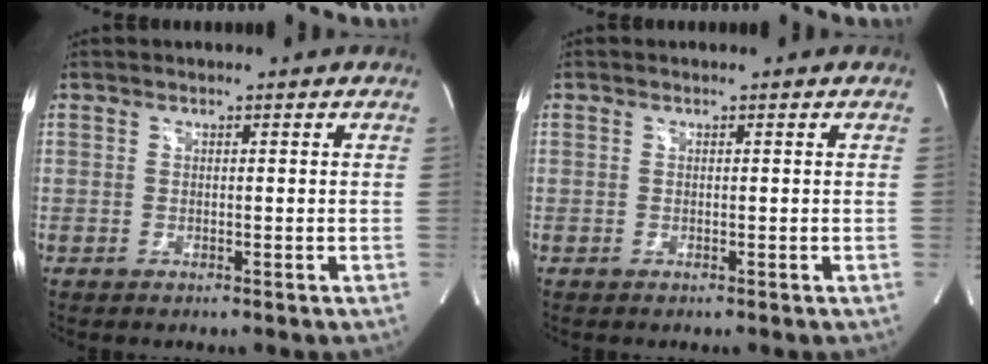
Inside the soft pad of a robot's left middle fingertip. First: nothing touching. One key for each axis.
{"total": 0.0}